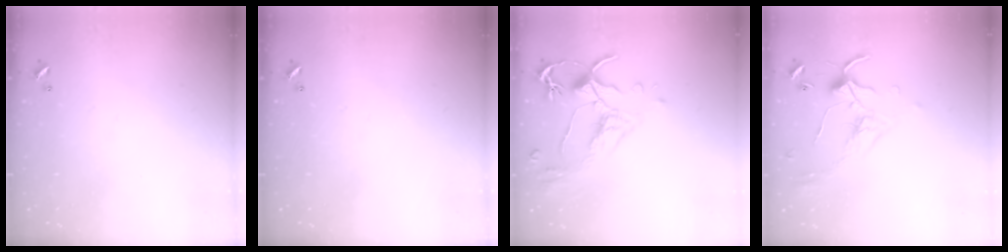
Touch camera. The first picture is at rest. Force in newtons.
{"total": 0.0}
{"total": 2.5, "press": 2.1, "slide": 1.4}
{"total": 0.7, "press": 0.6, "slide": 0.4}